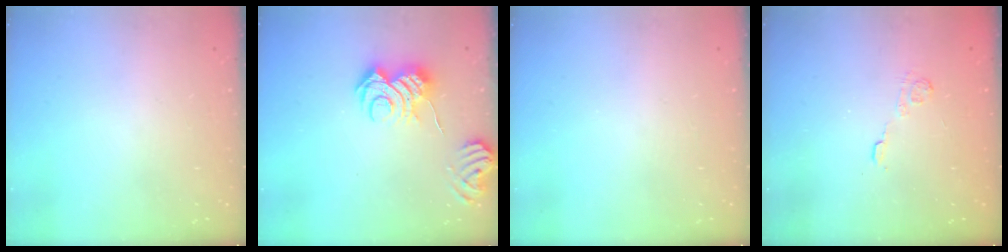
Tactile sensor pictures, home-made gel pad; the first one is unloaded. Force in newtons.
{"total": 8.5, "press": 8.5, "slide": 1.0}
{"total": 0.0}
{"total": 2.7, "press": 2.3, "slide": 1.4}